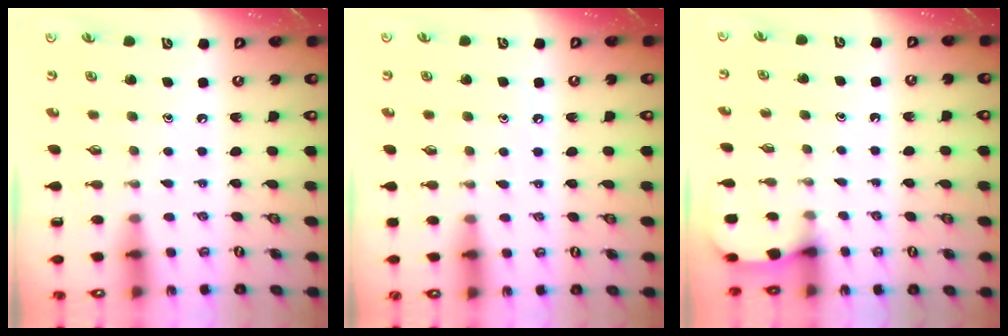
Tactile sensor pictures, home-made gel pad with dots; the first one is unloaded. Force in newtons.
{"total": 4.8, "press": 4.7, "slide": 0.7}
{"total": 2.2, "press": 2.2, "slide": 0.3}